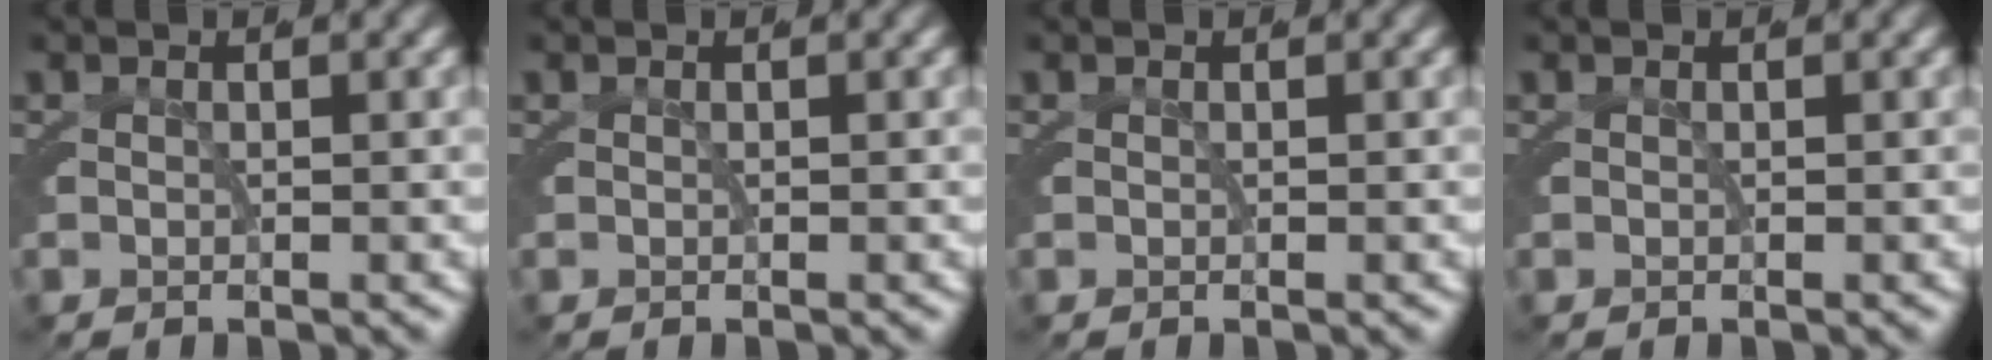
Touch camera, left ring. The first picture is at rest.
{"total": 0.0}
{"total": 0.0}
{"total": 0.0}